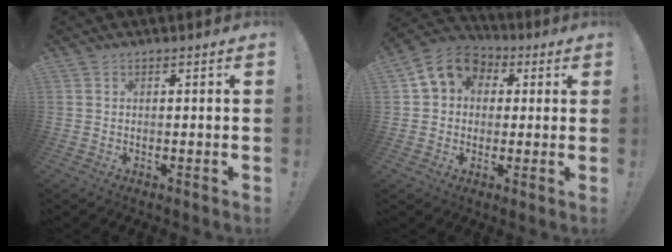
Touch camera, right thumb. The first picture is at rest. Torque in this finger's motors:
{"motor_torque": [0.18, 0.21, 0.21, 0.00, 0.09]}